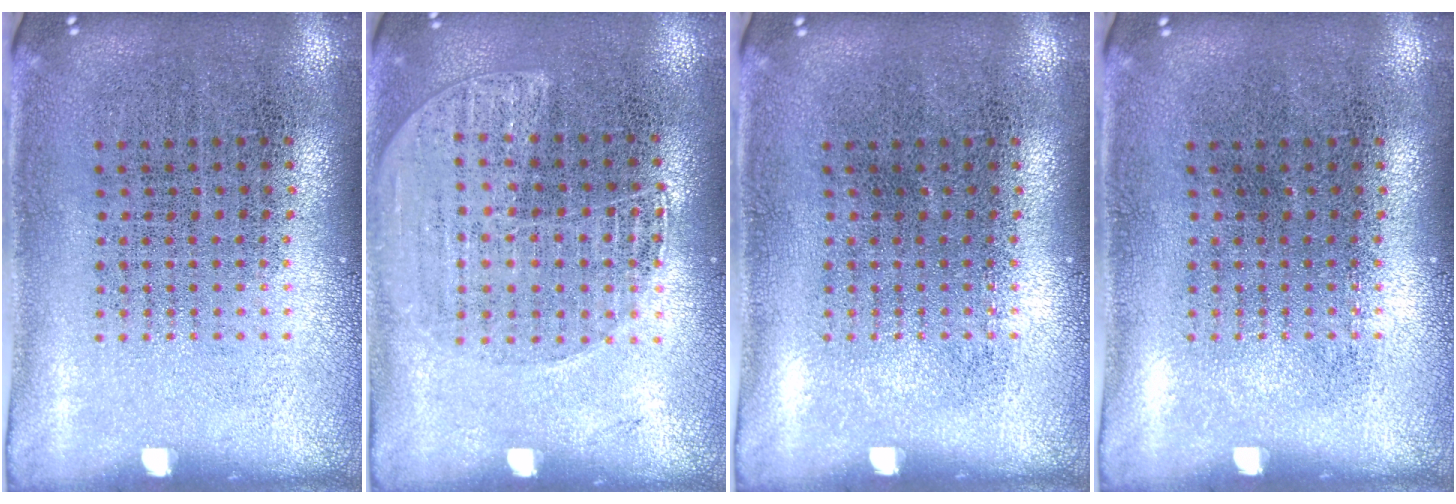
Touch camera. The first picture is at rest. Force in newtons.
{"total": 1.3, "press": 1.3, "slide": 0.1}
{"total": 0.0}
{"total": 0.0}